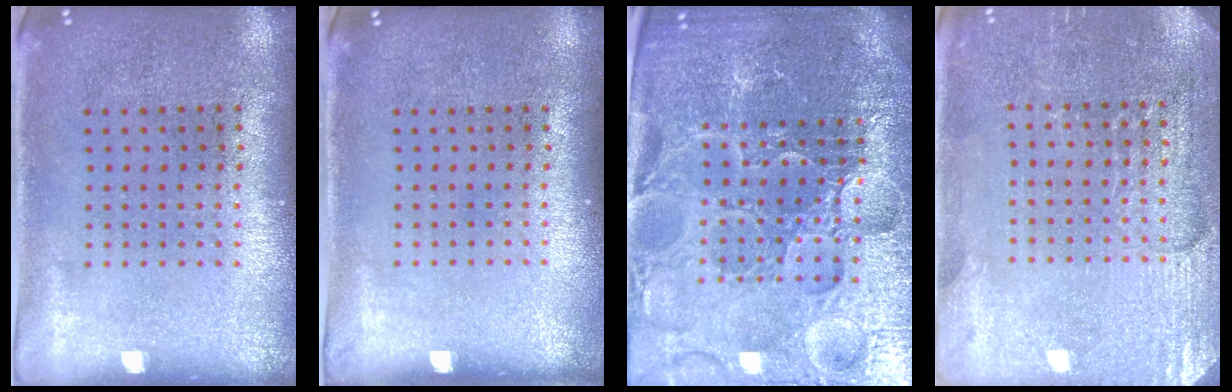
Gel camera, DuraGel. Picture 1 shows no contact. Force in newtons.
{"total": 0.0}
{"total": 6.0, "press": 5.4, "slide": 2.6}
{"total": 2.9, "press": 2.9, "slide": 0.3}